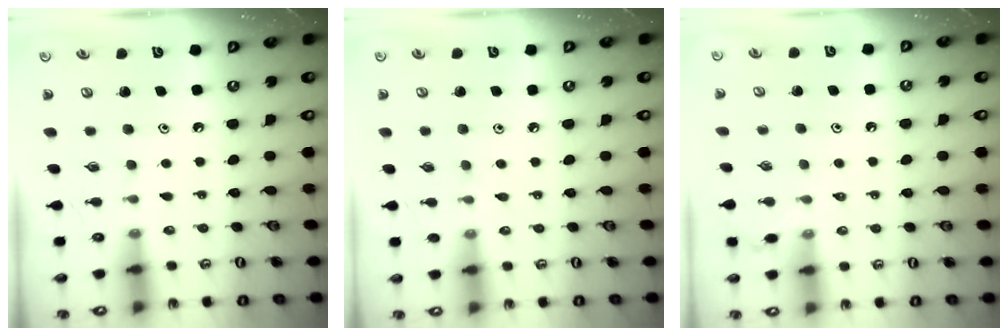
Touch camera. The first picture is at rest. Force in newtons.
{"total": 2.9, "press": 2.8, "slide": 0.4}
{"total": 4.2, "press": 4.2, "slide": 0.6}